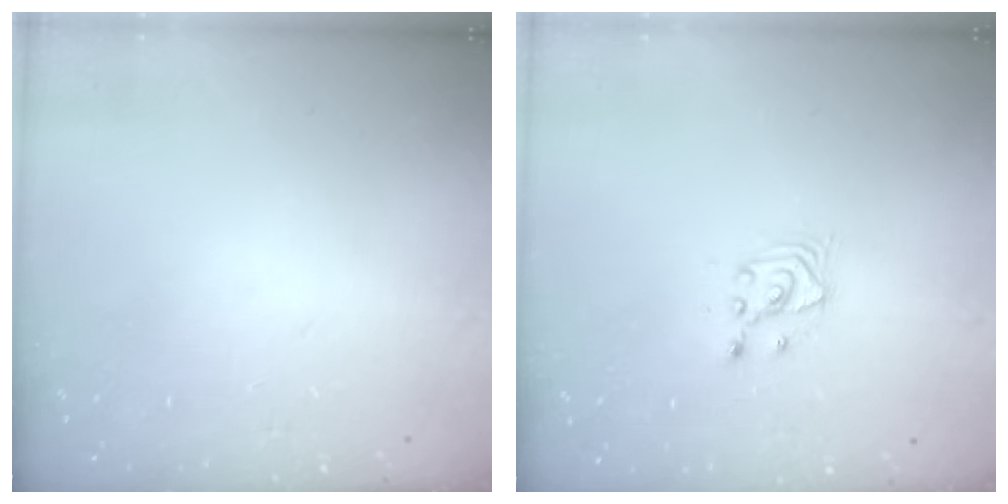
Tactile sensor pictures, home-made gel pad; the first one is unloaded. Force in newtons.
{"total": 3.8, "press": 3.8, "slide": 0.4}